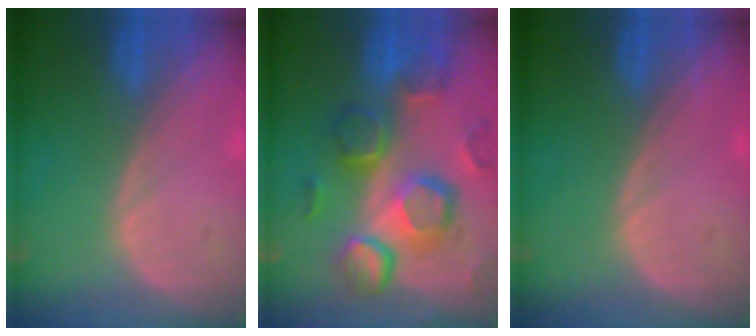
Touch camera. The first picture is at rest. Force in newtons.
{"total": 12.3, "press": 10.7, "slide": 6.0}
{"total": 0.0}